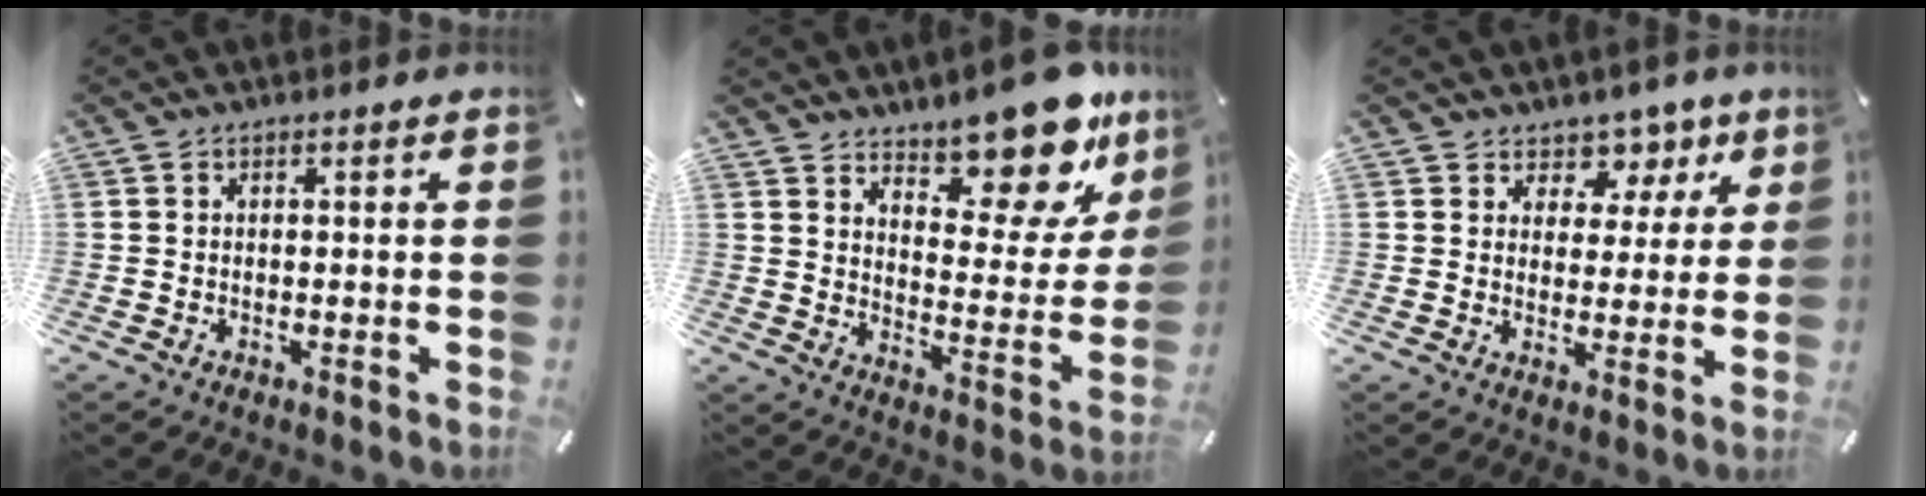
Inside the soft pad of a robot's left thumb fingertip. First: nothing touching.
{"total": 18.1, "force": [13.9, 7.3, 8.9], "torque": [-0.102, -0.120, 0.230]}
{"total": 6.9, "force": [4.6, 5.0, 1.0], "torque": [-0.007, -0.049, 0.077]}